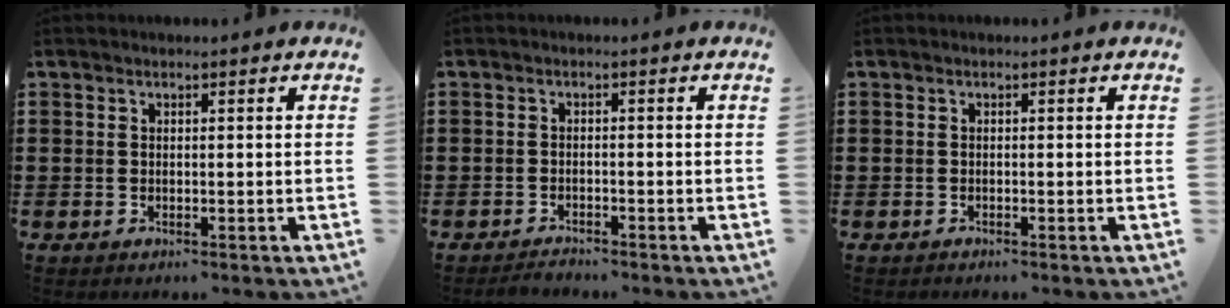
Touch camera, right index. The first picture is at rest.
{"total": 1.3, "force": [-1.3, 0.1, 0.1], "torque": [-0.004, 0.002, -0.026]}
{"total": 0.0}